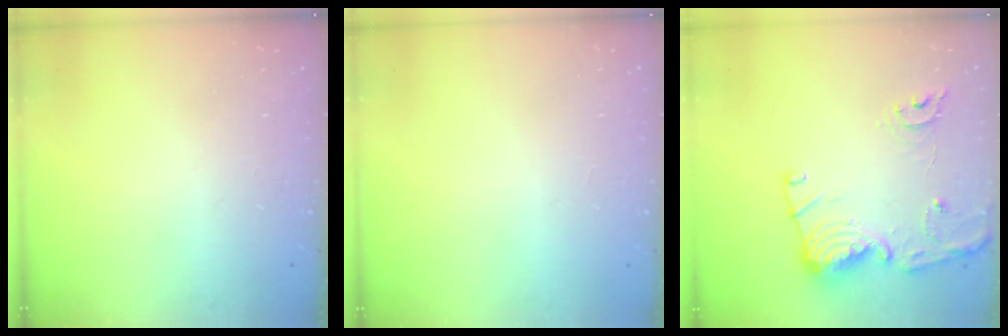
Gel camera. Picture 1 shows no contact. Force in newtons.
{"total": 1.0, "press": 0.8, "slide": 0.6}
{"total": 15.1, "press": 15.0, "slide": 1.6}